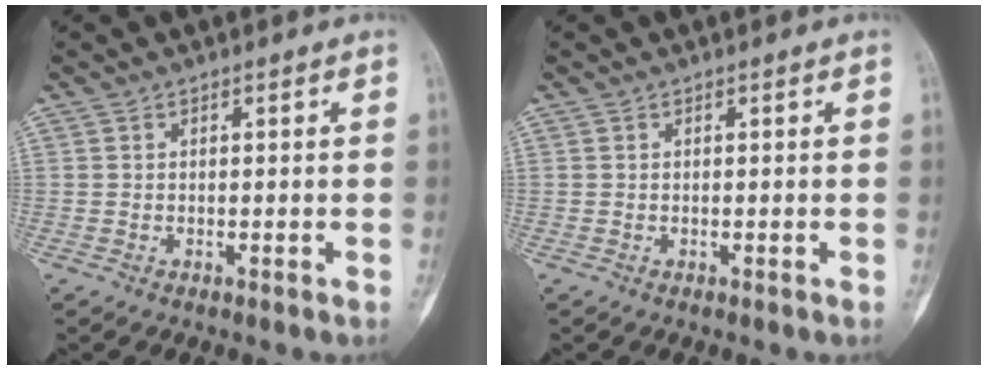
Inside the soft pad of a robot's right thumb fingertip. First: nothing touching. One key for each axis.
{"total": 0.0}